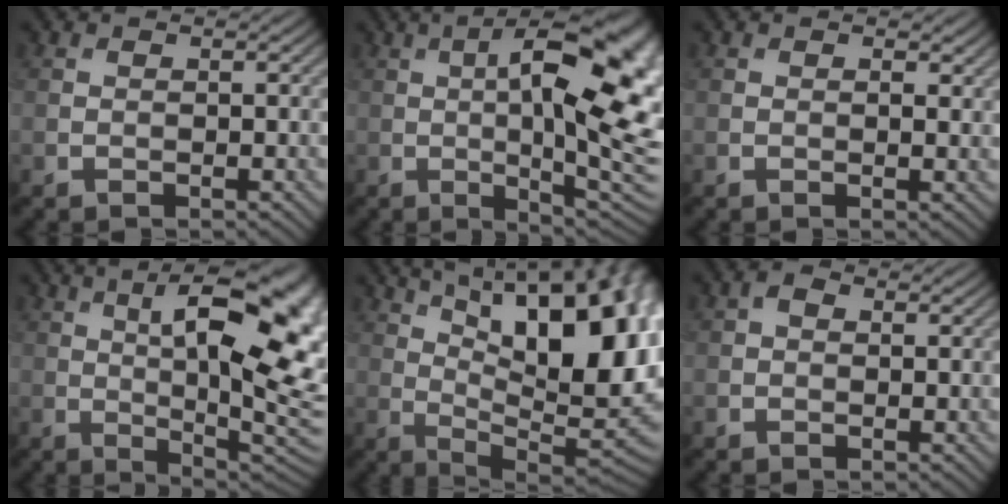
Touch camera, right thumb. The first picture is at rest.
{"total": 18.6, "force": [2.2, 6.6, 17.2], "torque": [-0.249, 0.022, 0.033]}
{"total": 1.9, "force": [0.8, 0.9, 1.4], "torque": [-0.022, -0.004, 0.013]}
{"total": 18.2, "force": [4.1, 6.5, 16.5], "torque": [-0.236, 0.029, 0.057]}
{"total": 18.9, "force": [5.8, 7.8, 16.2], "torque": [-0.233, 0.036, 0.094]}
{"total": 1.2, "force": [0.0, 1.0, 0.7], "torque": [-0.006, 0.002, -0.007]}